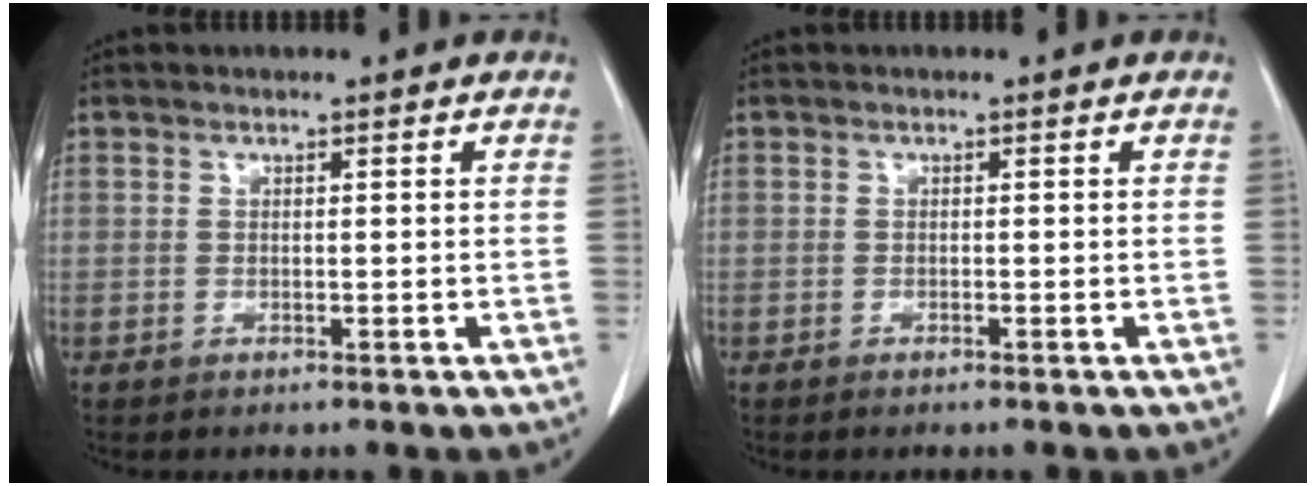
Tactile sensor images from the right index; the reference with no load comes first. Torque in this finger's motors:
{"motor_torque": [-0.02, 0.02, 0.05, 0.01]}